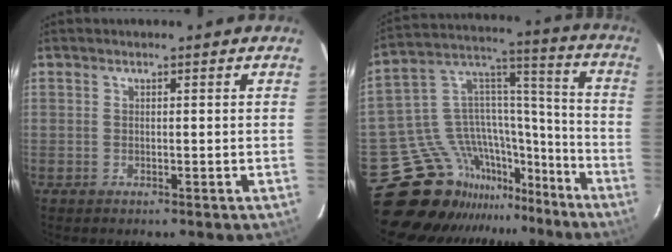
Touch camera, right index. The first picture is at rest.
{"total": 19.0, "force": [-15.4, 10.3, 4.3], "torque": [-0.073, 0.078, -0.243]}